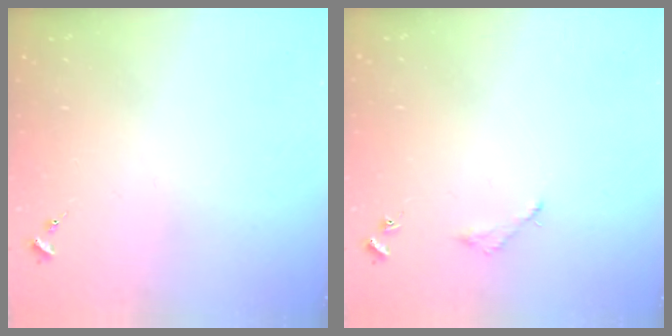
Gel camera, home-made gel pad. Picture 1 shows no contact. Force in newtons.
{"total": 2.0, "press": 2.0, "slide": 0.2}